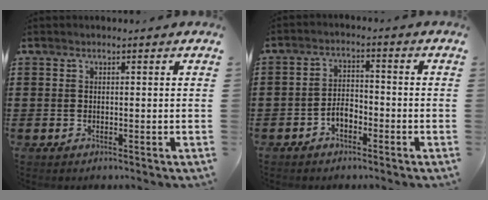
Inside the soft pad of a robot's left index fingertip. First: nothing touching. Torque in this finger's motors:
{"motor_torque": [0.32, 0.24, 0.12, 0.04]}